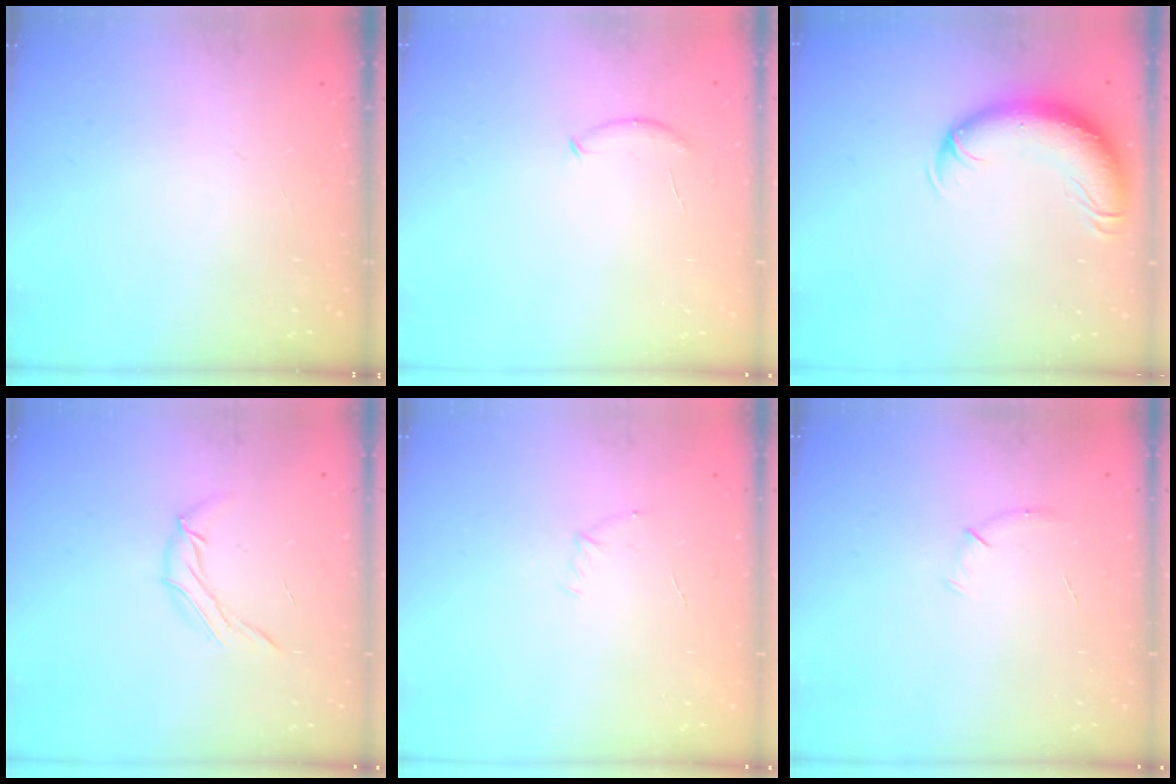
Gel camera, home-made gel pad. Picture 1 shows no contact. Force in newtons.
{"total": 5.8, "press": 5.7, "slide": 1.2}
{"total": 10.6, "press": 10.3, "slide": 2.5}
{"total": 6.6, "press": 6.6, "slide": 0.6}
{"total": 4.2, "press": 4.0, "slide": 1.1}
{"total": 5.5, "press": 5.2, "slide": 1.6}